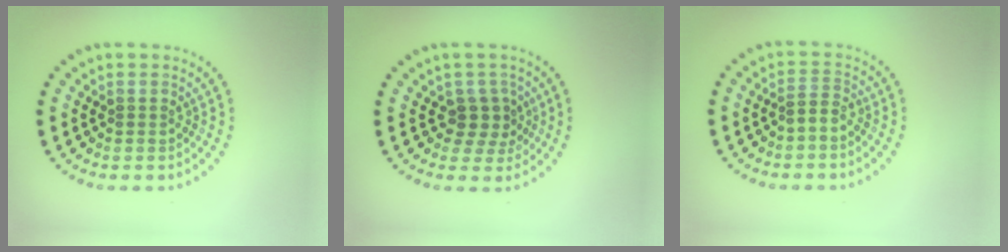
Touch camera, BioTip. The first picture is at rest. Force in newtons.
{"total": 2.5, "press": 1.9, "slide": 1.5}
{"total": 1.6, "press": 1.0, "slide": 1.2}